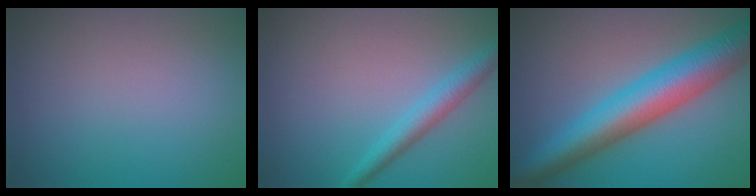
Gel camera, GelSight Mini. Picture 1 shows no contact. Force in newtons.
{"total": 2.6, "press": 2.6, "slide": 0.0}
{"total": 8.4, "press": 8.4, "slide": 0.1}